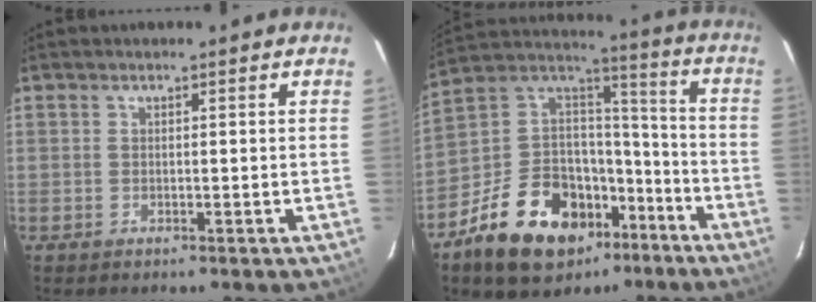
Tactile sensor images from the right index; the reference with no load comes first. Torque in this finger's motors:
{"motor_torque": [1.31, -0.83, 0.90, 0.09]}